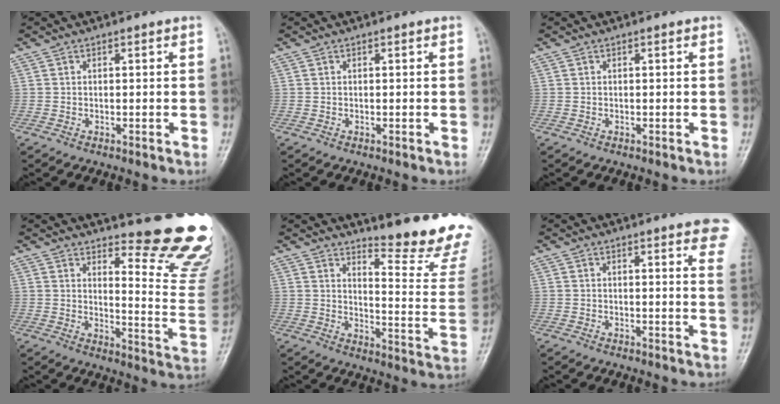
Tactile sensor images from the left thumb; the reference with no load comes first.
{"total": 0.0}
{"total": 0.0}
{"total": 18.3, "force": [14.8, 3.4, 10.2], "torque": [-0.094, -0.155, 0.181]}
{"total": 15.9, "force": [13.9, 1.4, 7.6], "torque": [-0.081, -0.160, 0.176]}
{"total": 11.0, "force": [7.5, 2.3, 7.7], "torque": [-0.070, -0.023, 0.071]}